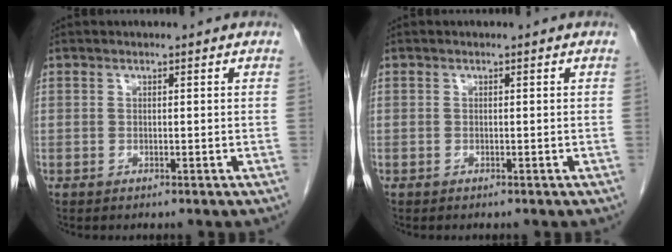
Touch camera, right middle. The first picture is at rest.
{"total": 0.0}